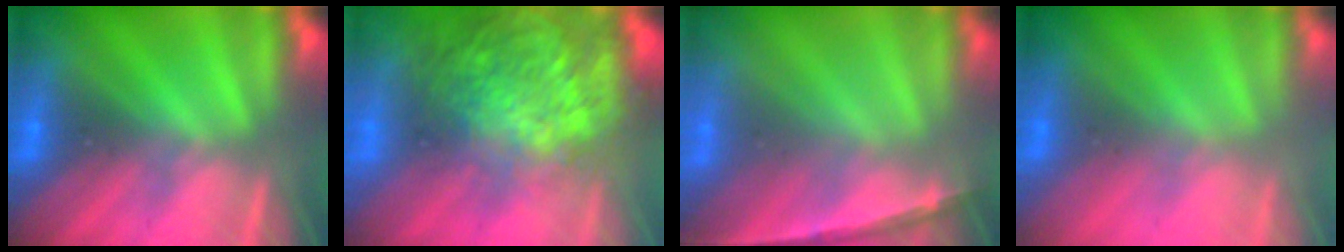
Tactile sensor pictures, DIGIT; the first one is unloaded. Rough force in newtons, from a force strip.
{"total": 8.8}
{"total": 1.7}
{"total": 2.9}